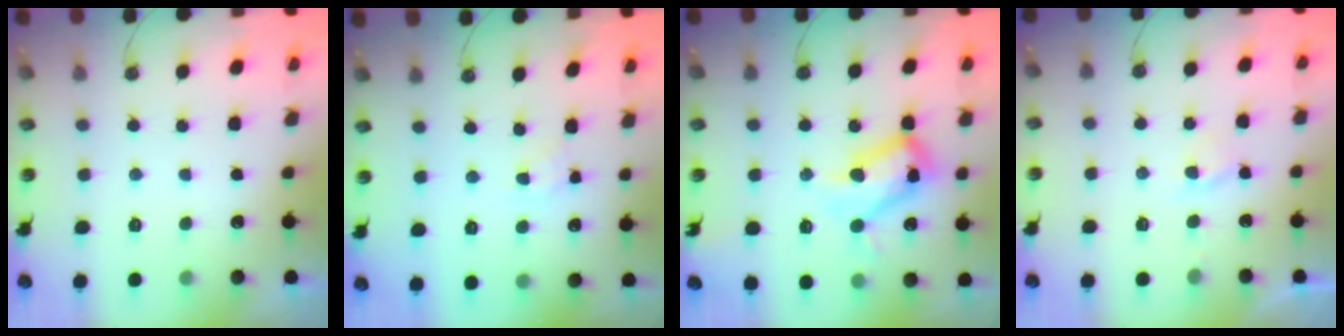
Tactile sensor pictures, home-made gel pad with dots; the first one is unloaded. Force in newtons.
{"total": 2.2, "press": 2.2, "slide": 0.2}
{"total": 17.4, "press": 17.3, "slide": 1.4}
{"total": 1.9, "press": 1.9, "slide": 0.4}